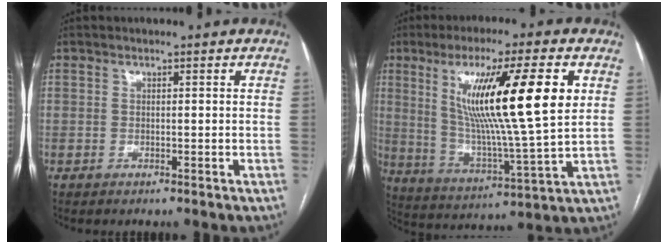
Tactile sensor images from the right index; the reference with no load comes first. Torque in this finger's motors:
{"motor_torque": [1.85, 0.29, 1.05, 0.21]}